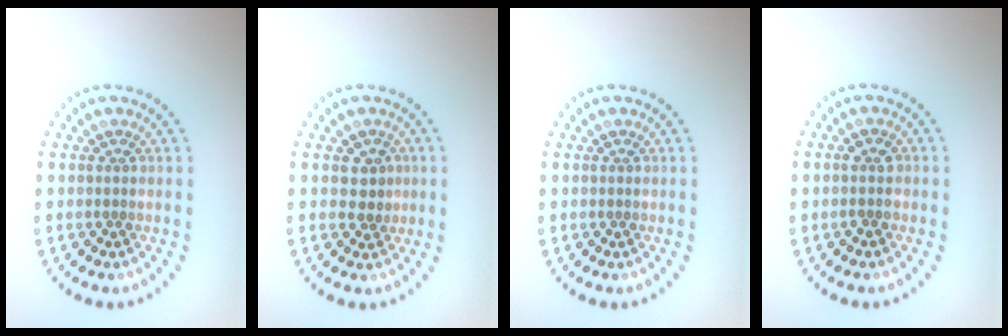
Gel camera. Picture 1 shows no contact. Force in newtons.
{"total": 1.8, "press": 1.6, "slide": 0.7}
{"total": 0.0}
{"total": 1.4, "press": 1.4, "slide": 0.5}